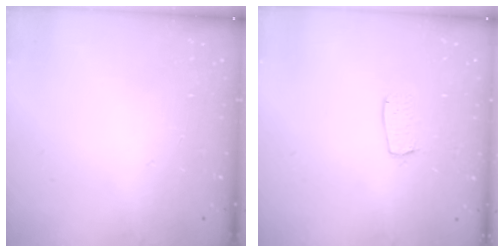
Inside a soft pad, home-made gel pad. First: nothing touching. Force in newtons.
{"total": 5.5, "press": 5.5, "slide": 0.3}